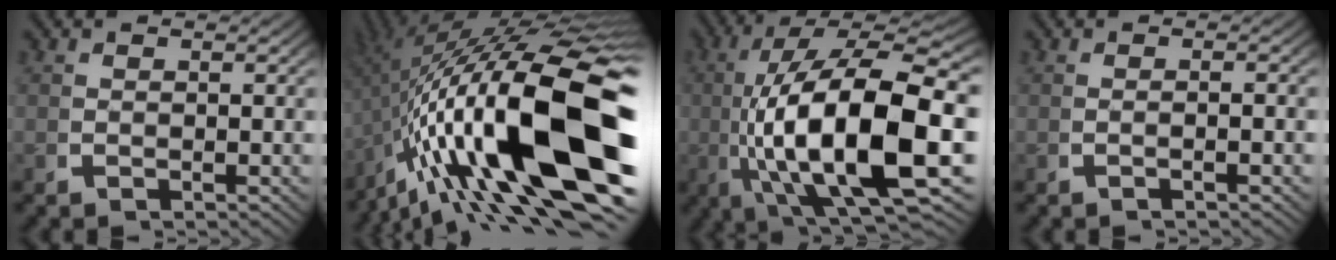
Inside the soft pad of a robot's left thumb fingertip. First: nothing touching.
{"total": 25.3, "force": [-1.5, 12.6, 21.9], "torque": [-0.360, -0.042, -0.004]}
{"total": 21.0, "force": [-1.4, 10.1, 18.3], "torque": [-0.358, -0.063, 0.018]}
{"total": 1.0, "force": [-0.5, -0.2, 0.8], "torque": [-0.016, 0.011, -0.011]}